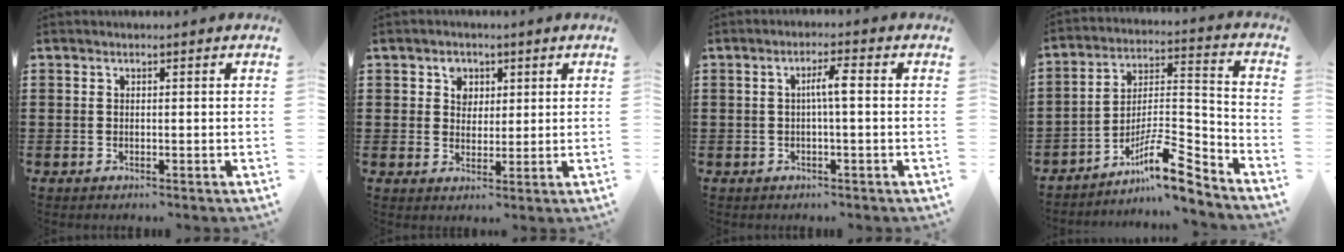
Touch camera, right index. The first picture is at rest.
{"total": 3.3, "force": [1.3, 2.8, 1.1], "torque": [-0.026, 0.008, 0.020]}
{"total": 3.3, "force": [0.0, 0.2, 3.3], "torque": [-0.062, 0.002, -0.005]}
{"total": 10.5, "force": [-8.0, 2.4, 6.4], "torque": [-0.109, 0.013, -0.152]}